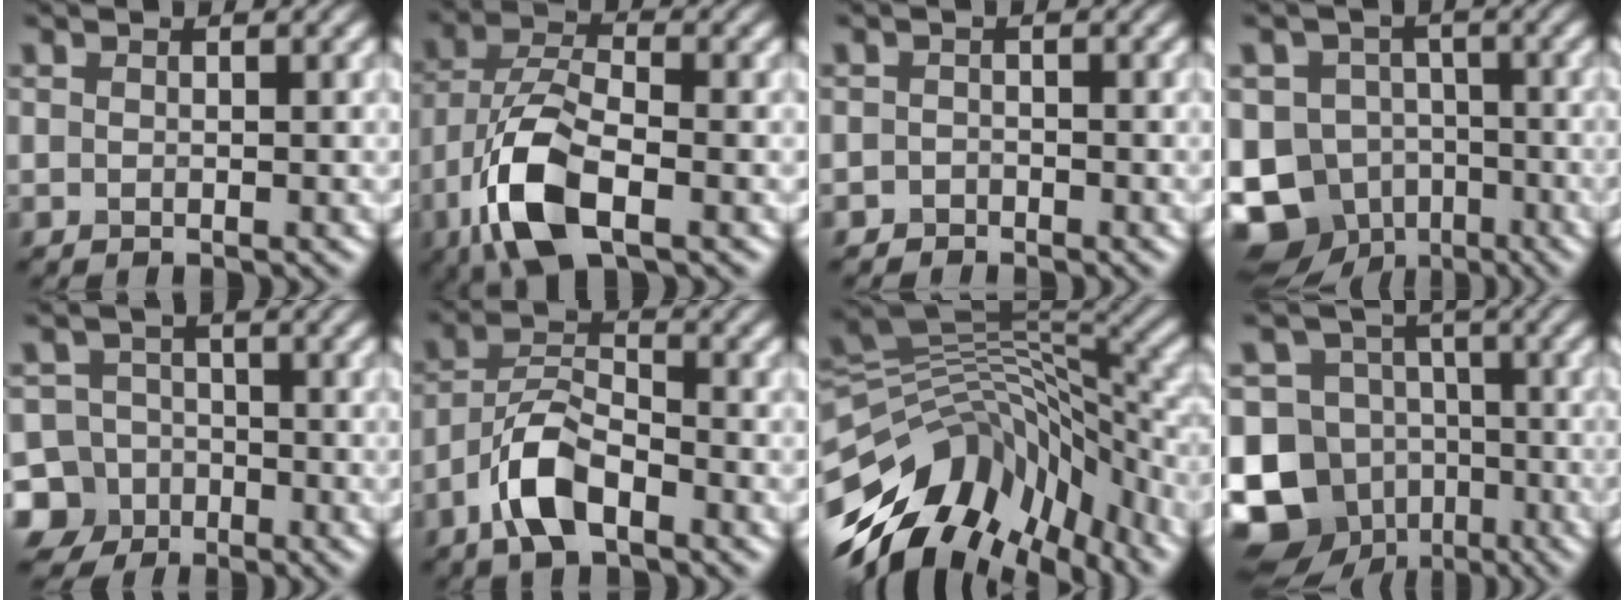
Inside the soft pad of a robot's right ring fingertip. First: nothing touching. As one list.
[{"total": 8.3, "force": [-3.6, 3.6, 6.6], "torque": [-0.143, -0.001, -0.079]}, {"total": 1.0, "force": [-0.8, 0.6, -0.1], "torque": [0.008, 0.002, -0.015]}, {"total": 10.0, "force": [-5.0, 8.1, 3.0], "torque": [-0.046, -0.013, -0.107]}, {"total": 9.1, "force": [-4.8, 7.5, 1.7], "torque": [-0.028, -0.030, -0.112]}, {"total": 5.8, "force": [-3.2, 2.6, 4.1], "torque": [-0.076, 0.008, -0.068]}, {"total": 13.0, "force": [-6.7, 7.6, 8.1], "torque": [-0.168, 0.017, -0.122]}, {"total": 13.5, "force": [-6.5, 11.3, 3.7], "torque": [-0.084, -0.023, -0.125]}]